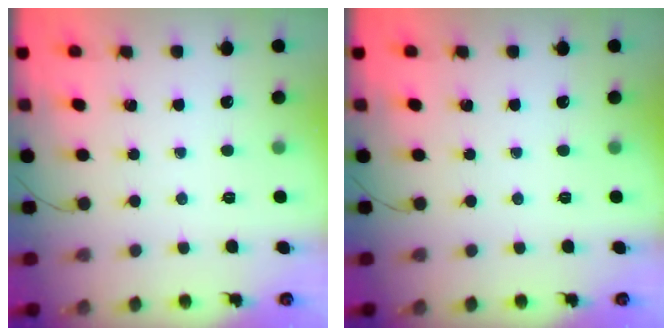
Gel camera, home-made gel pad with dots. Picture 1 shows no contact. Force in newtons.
{"total": 0.0}